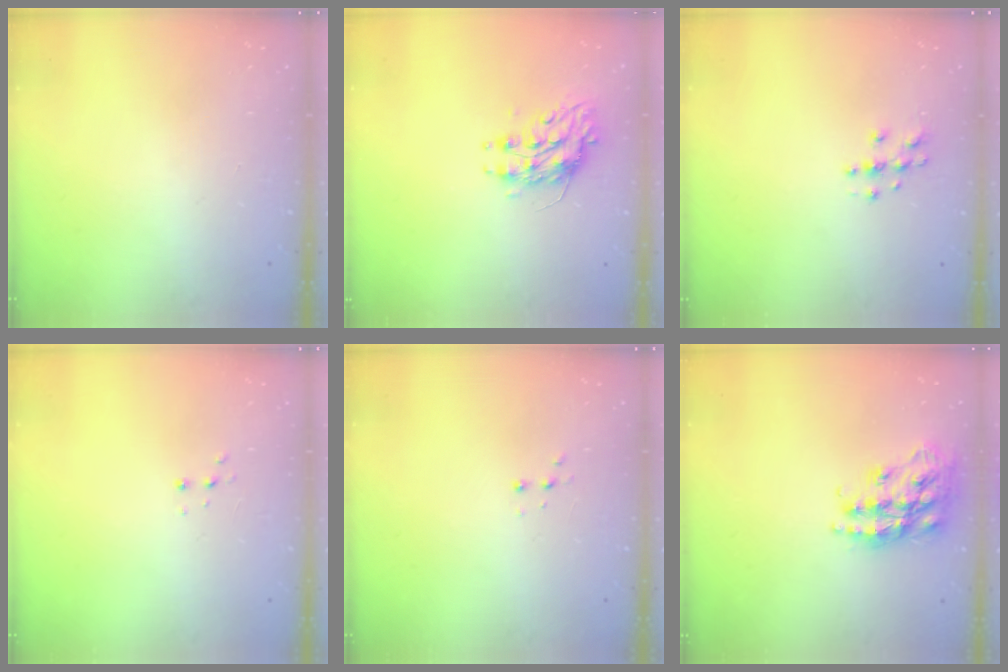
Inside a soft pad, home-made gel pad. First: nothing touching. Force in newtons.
{"total": 8.3, "press": 8.2, "slide": 0.6}
{"total": 3.6, "press": 3.6, "slide": 0.5}
{"total": 2.7, "press": 2.7, "slide": 0.5}
{"total": 3.3, "press": 3.2, "slide": 0.7}
{"total": 18.4, "press": 18.4, "slide": 1.2}